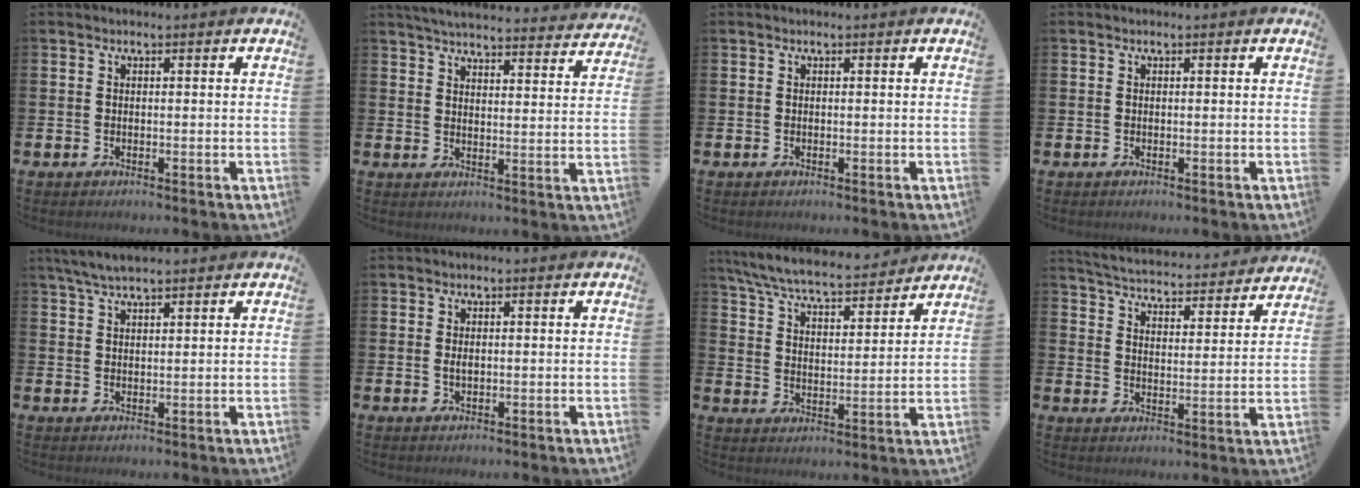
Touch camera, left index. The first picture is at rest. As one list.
[{"total": 5.0, "force": [4.9, 0.5, 0.8], "torque": [-0.030, -0.036, 0.084]}, {"total": 0.0}, {"total": 0.0}, {"total": 4.1, "force": [3.6, 0.8, 1.9], "torque": [-0.043, -0.004, 0.065]}, {"total": 0.9, "force": [0.2, 0.5, 0.7], "torque": [-0.008, 0.002, 0.001]}, {"total": 7.6, "force": [7.1, 1.0, 2.5], "torque": [-0.080, -0.044, 0.124]}, {"total": 4.9, "force": [4.8, 0.5, 0.7], "torque": [-0.039, -0.040, 0.080]}]